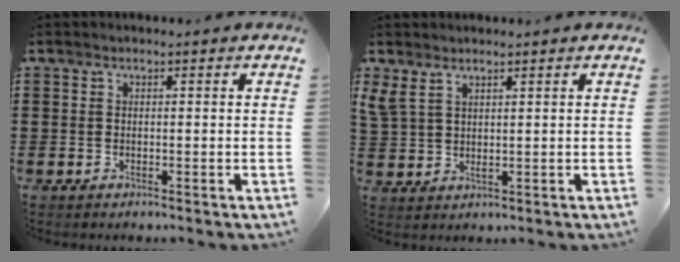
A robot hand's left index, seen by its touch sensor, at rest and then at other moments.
{"total": 2.6, "force": [1.7, 1.0, 1.6], "torque": [-0.036, 0.003, 0.031]}